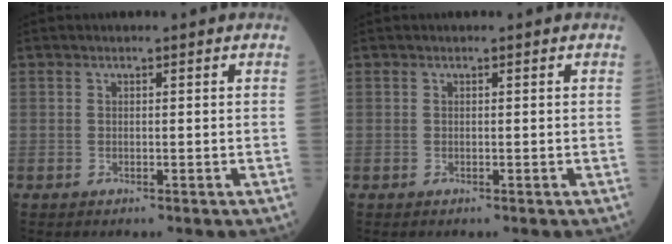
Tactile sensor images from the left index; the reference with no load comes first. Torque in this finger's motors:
{"motor_torque": [0.00, 0.00, 0.00, 0.00]}